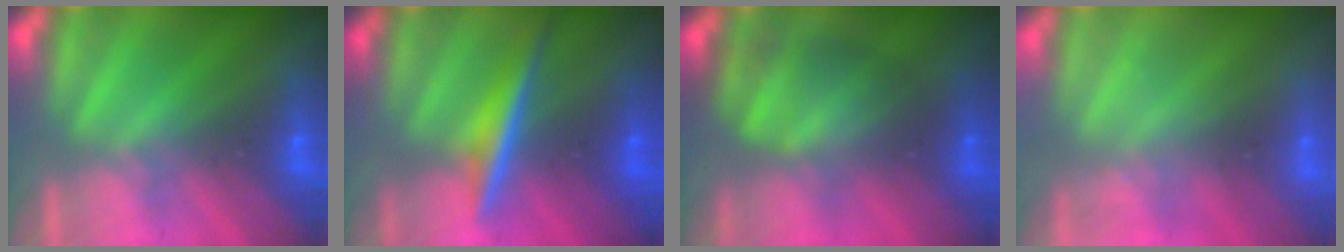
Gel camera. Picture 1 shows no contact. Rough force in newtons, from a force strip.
{"total": 4.6}
{"total": 2.1}
{"total": 2.1}